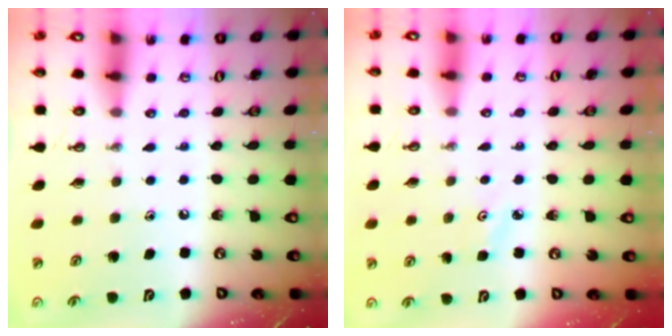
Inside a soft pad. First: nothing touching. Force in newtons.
{"total": 2.1, "press": 2.1, "slide": 0.3}